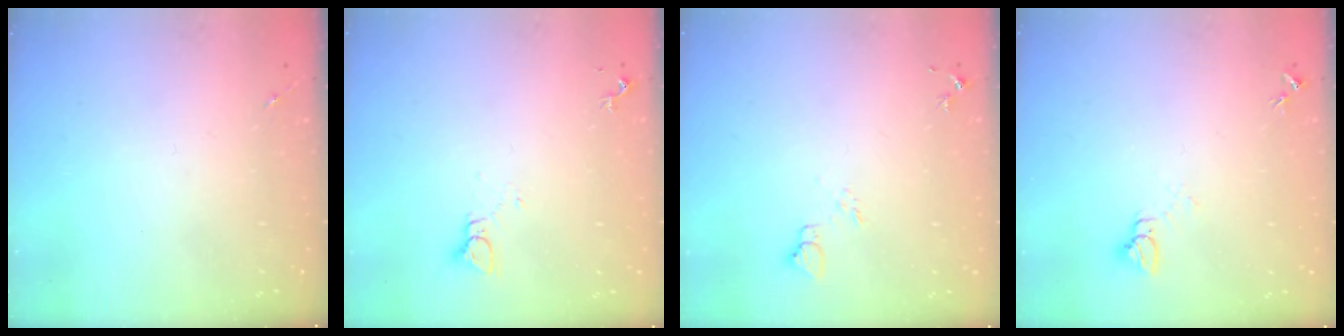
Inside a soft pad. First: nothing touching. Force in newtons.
{"total": 2.7, "press": 2.7, "slide": 0.2}
{"total": 5.9, "press": 5.8, "slide": 0.5}
{"total": 4.5, "press": 4.4, "slide": 0.2}